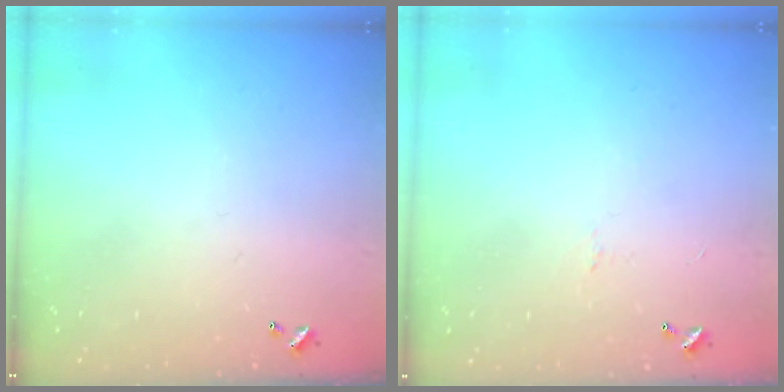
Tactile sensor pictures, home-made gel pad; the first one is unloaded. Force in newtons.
{"total": 0.0}